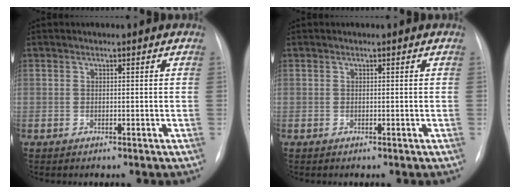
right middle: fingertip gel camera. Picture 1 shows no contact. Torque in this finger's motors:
{"motor_torque": [-0.58, -0.22, -0.03, 0.00]}